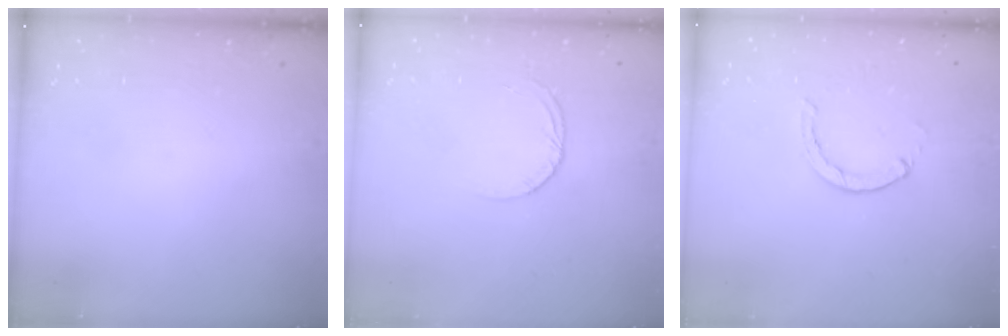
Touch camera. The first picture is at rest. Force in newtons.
{"total": 3.2, "press": 3.2, "slide": 0.3}
{"total": 1.3, "press": 1.3, "slide": 0.3}